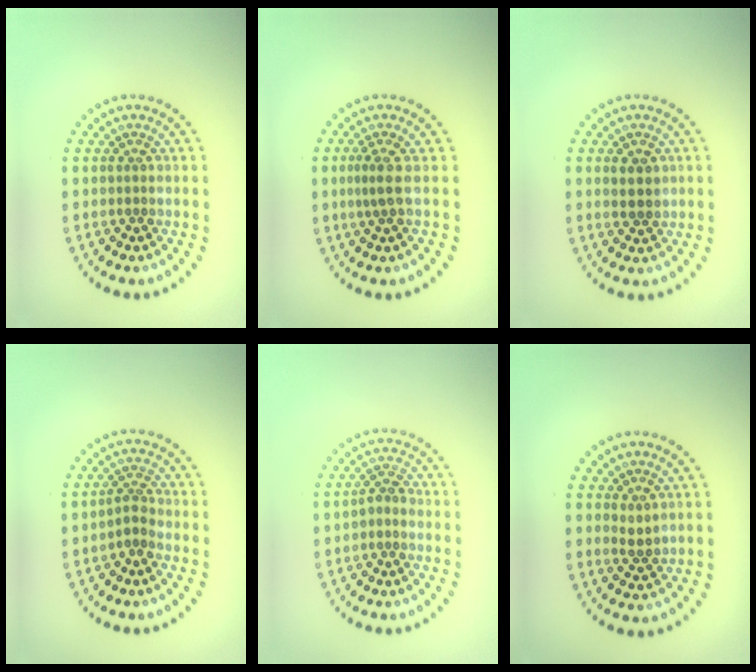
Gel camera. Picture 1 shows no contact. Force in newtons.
{"total": 1.7, "press": 1.3, "slide": 1.1}
{"total": 1.9, "press": 1.8, "slide": 0.6}
{"total": 1.7, "press": 1.1, "slide": 1.2}
{"total": 1.3, "press": 1.2, "slide": 0.7}
{"total": 1.1, "press": 0.9, "slide": 0.6}